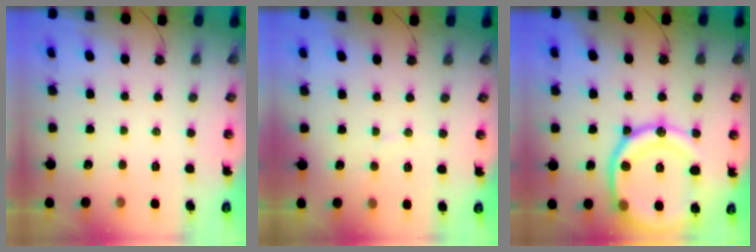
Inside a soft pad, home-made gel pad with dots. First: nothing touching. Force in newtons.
{"total": 1.8, "press": 1.8, "slide": 0.1}
{"total": 24.0, "press": 23.9, "slide": 2.6}